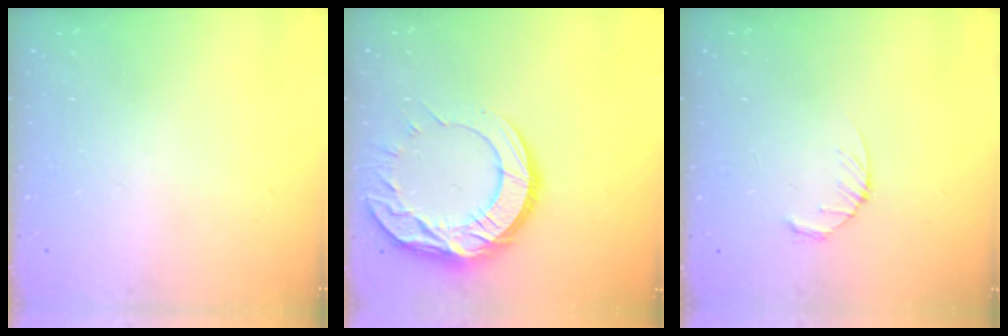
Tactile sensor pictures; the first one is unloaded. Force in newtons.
{"total": 15.6, "press": 15.5, "slide": 1.1}
{"total": 3.4, "press": 3.4, "slide": 0.5}